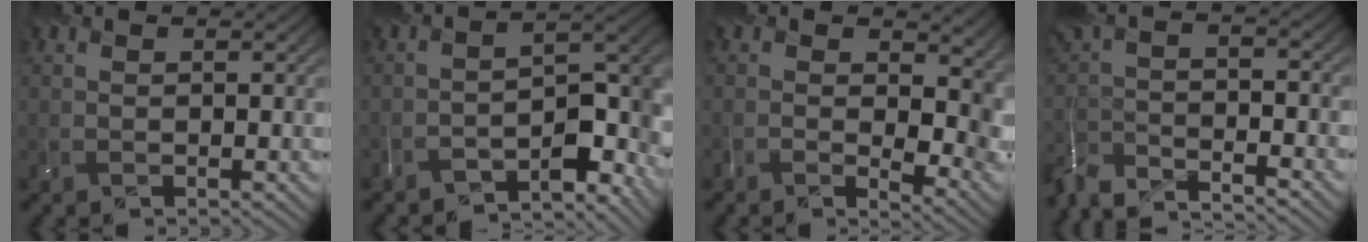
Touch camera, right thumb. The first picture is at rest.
{"total": 8.6, "force": [-7.7, 1.1, 3.7], "torque": [-0.035, 0.007, -0.123]}
{"total": 11.7, "force": [0.3, 6.5, 9.8], "torque": [-0.143, -0.026, 0.045]}
{"total": 9.2, "force": [-8.6, 0.8, 3.3], "torque": [-0.057, -0.016, -0.156]}